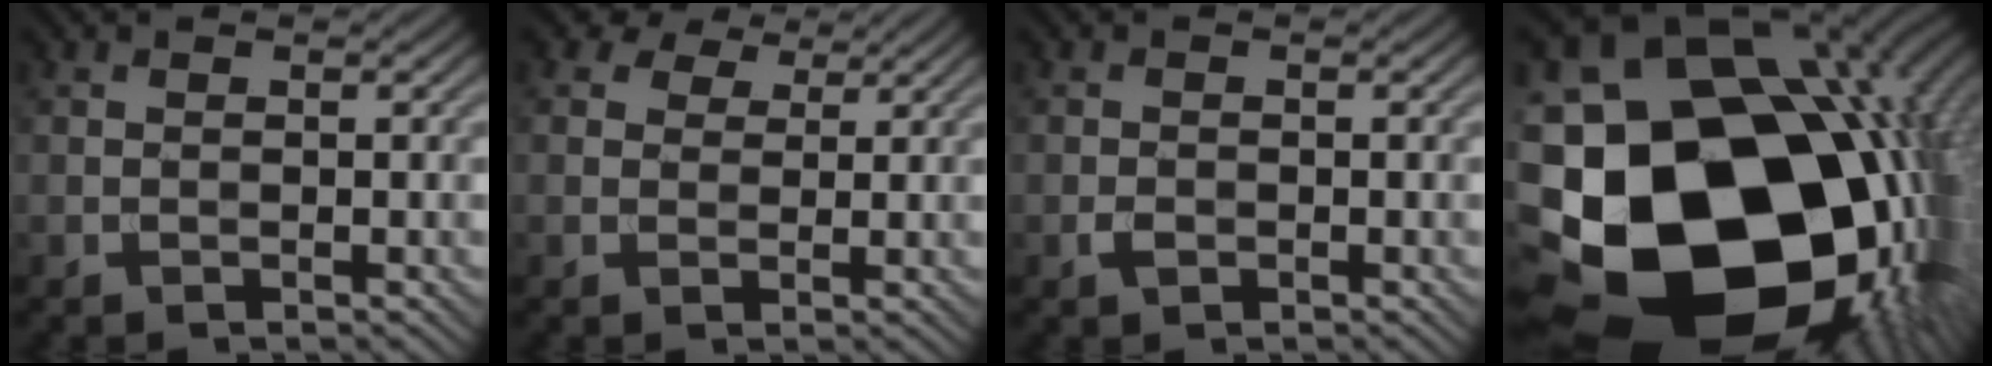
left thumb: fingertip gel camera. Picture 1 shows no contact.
{"total": 4.9, "force": [3.4, 3.0, 2.0], "torque": [-0.044, -0.004, 0.063]}
{"total": 1.0, "force": [-0.5, 0.7, 0.6], "torque": [-0.012, -0.001, -0.010]}
{"total": 24.9, "force": [-5.5, 18.8, 15.4], "torque": [-0.290, -0.061, -0.090]}